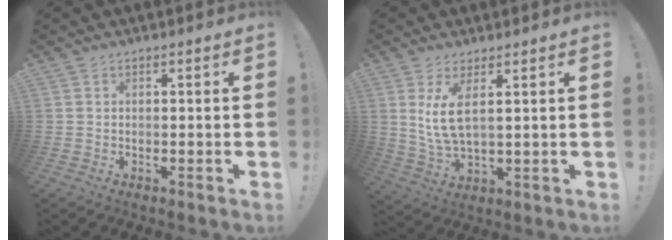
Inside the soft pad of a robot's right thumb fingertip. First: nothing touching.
{"total": 8.3, "force": [3.0, 2.7, 7.3], "torque": [-0.140, -0.022, 0.049]}